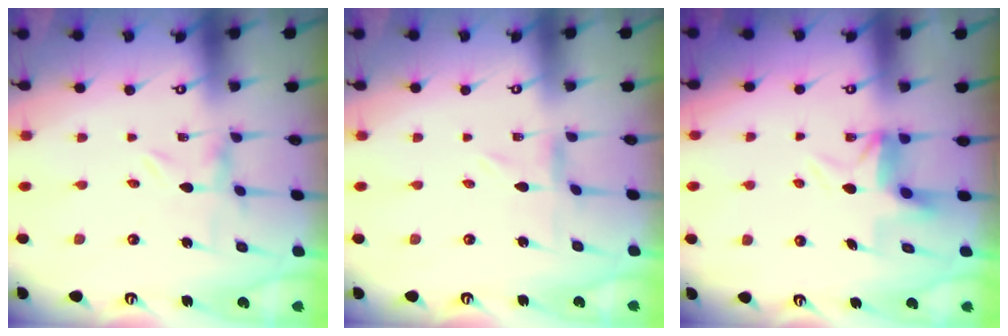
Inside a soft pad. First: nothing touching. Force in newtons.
{"total": 0.0}
{"total": 4.9, "press": 4.9, "slide": 0.3}